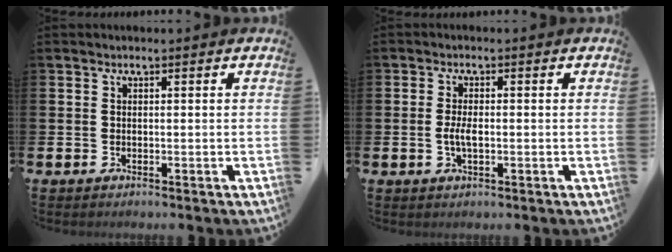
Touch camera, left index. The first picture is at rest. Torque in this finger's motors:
{"motor_torque": [0.61, 0.08, 0.07, 0.11]}